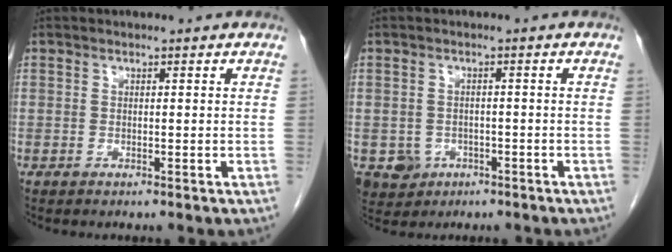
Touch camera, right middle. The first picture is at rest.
{"total": 4.7, "force": [-2.1, 4.1, 1.0], "torque": [-0.018, 0.003, -0.026]}